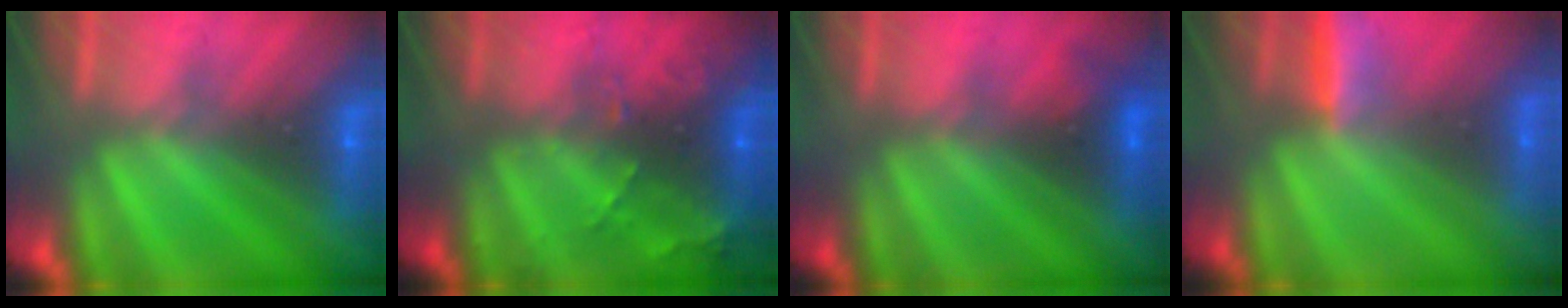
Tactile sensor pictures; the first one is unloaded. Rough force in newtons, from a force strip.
{"total": 10.8}
{"total": 1.9}
{"total": 2.9}